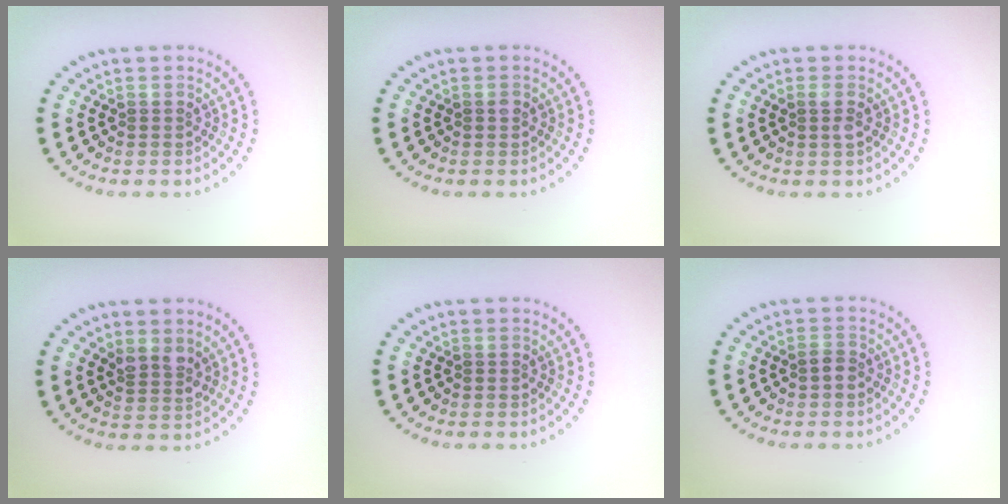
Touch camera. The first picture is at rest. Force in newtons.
{"total": 0.5, "press": 0.5, "slide": 0.1}
{"total": 0.9, "press": 0.9, "slide": 0.1}
{"total": 1.8, "press": 1.6, "slide": 0.9}
{"total": 0.0}
{"total": 1.1, "press": 1.0, "slide": 0.2}